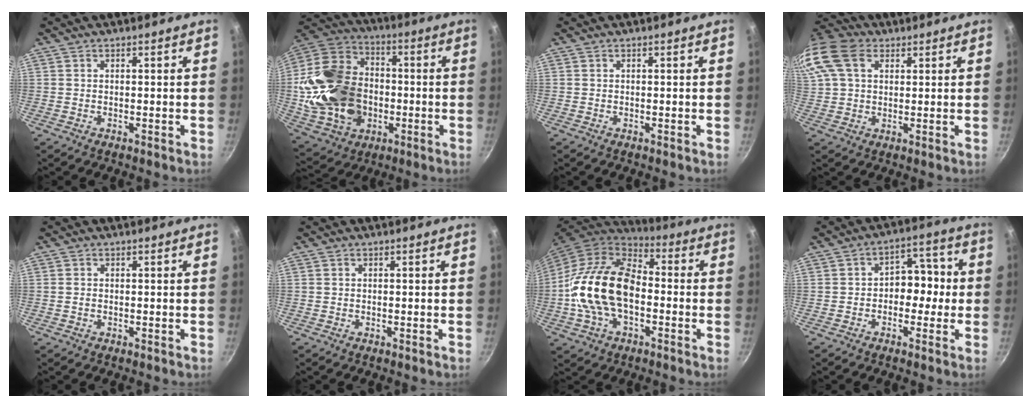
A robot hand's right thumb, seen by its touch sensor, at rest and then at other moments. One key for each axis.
{"total": 24.8, "fx": -2.1, "fy": 18.8, "fz": 16.0, "tx": -0.282, "ty": 0.042, "tz": -0.028}
{"total": 0.0}
{"total": 18.5, "fx": 6.9, "fy": 13.1, "fz": 11.1, "tx": -0.263, "ty": 0.040, "tz": 0.121}
{"total": 0.7, "fx": -0.1, "fy": 0.6, "fz": 0.4, "tx": -0.006, "ty": 0.002, "tz": -0.002}
{"total": 0.0}
{"total": 20.4, "fx": -2.2, "fy": 13.1, "fz": 15.5, "tx": -0.269, "ty": 0.038, "tz": -0.051}
{"total": 7.6, "fx": -0.8, "fy": 5.7, "fz": 5.1, "tx": -0.007, "ty": 0.033, "tz": -0.023}